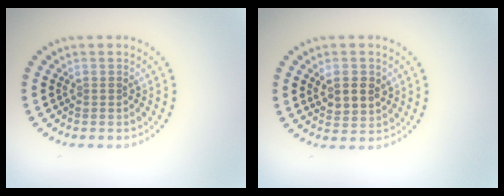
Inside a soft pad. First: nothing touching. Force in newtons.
{"total": 3.1, "press": 3.0, "slide": 0.6}